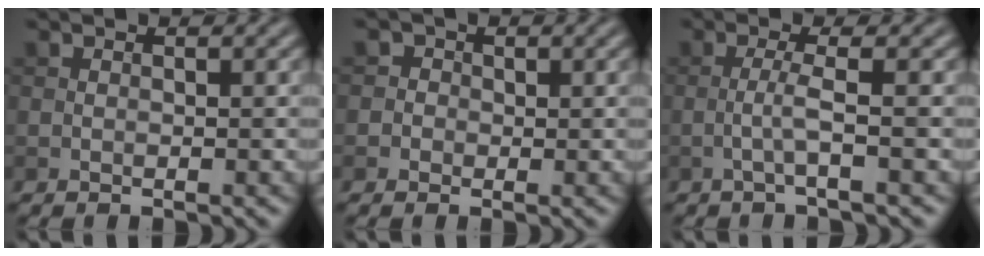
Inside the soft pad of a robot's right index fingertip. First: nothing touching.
{"total": 2.2, "force": [0.4, 2.1, 0.5], "torque": [0.018, 0.003, -0.010]}
{"total": 1.9, "force": [-0.6, 0.0, 1.8], "torque": [-0.038, 0.005, -0.017]}